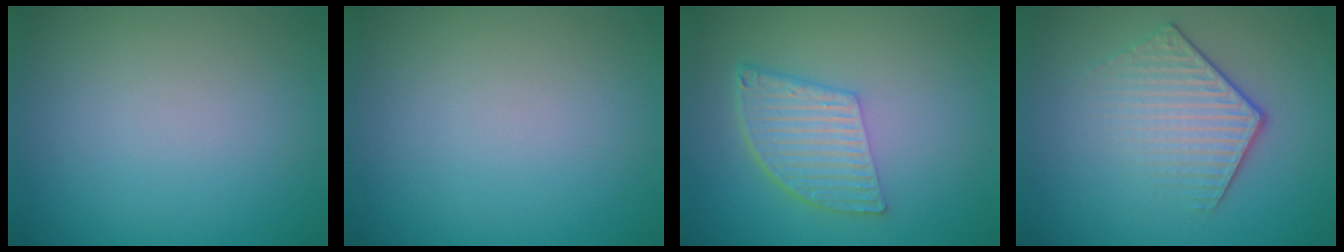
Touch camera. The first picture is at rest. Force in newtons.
{"total": 0.0}
{"total": 5.2, "press": 3.7, "slide": 3.6}
{"total": 4.3, "press": 3.0, "slide": 3.0}